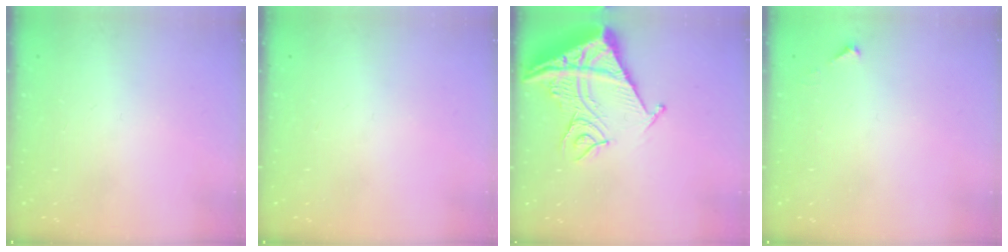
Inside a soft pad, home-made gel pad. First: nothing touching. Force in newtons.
{"total": 0.0}
{"total": 15.9, "press": 15.8, "slide": 1.8}
{"total": 3.4, "press": 3.4, "slide": 0.4}